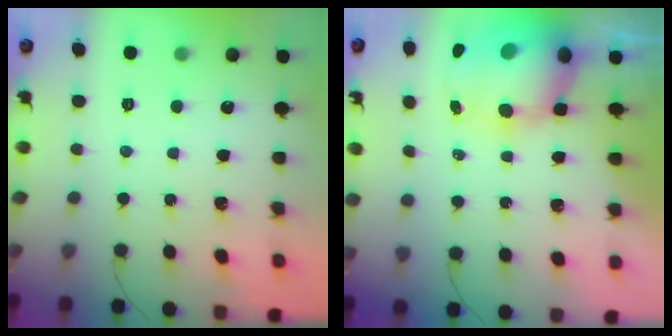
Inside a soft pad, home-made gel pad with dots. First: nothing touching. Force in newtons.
{"total": 12.4, "press": 12.0, "slide": 3.2}